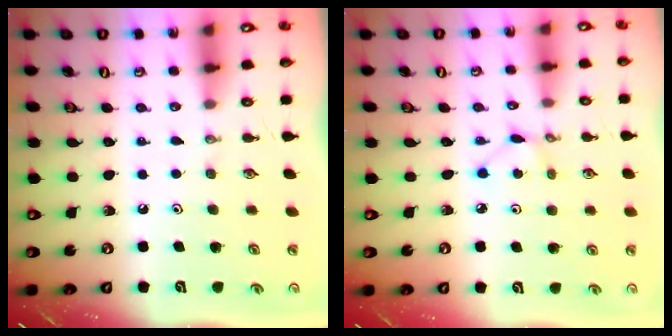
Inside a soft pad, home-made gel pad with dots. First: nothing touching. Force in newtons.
{"total": 2.4, "press": 2.4, "slide": 0.2}